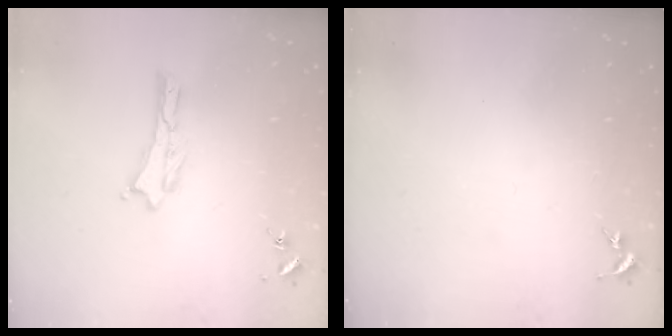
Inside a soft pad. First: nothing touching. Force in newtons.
{"total": 0.0}